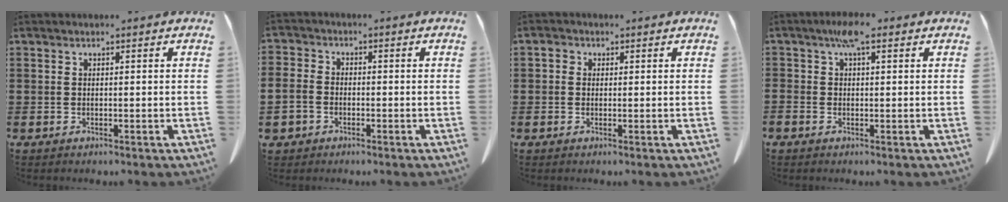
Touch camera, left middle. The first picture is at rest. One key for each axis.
{"total": 2.9, "fx": -1.3, "fy": 2.3, "fz": 1.1, "tx": -0.042, "ty": 0.000, "tz": -0.032}
{"total": 1.1, "fx": 0.2, "fy": 1.0, "fz": 0.5, "tx": -0.013, "ty": 0.005, "tz": 0.004}
{"total": 3.6, "fx": 0.8, "fy": 1.4, "fz": 3.2, "tx": -0.060, "ty": 0.006, "tz": 0.010}